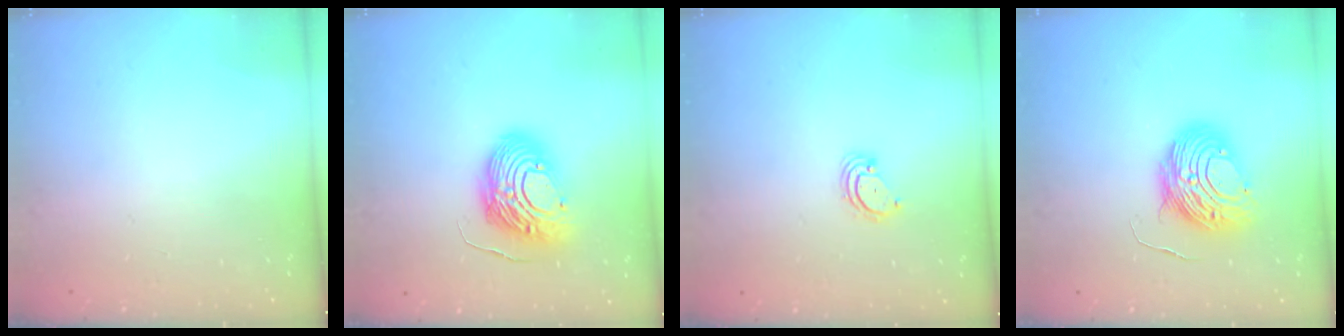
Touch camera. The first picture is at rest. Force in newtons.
{"total": 14.1, "press": 14.1, "slide": 1.2}
{"total": 2.8, "press": 2.8, "slide": 0.3}
{"total": 9.5, "press": 9.5, "slide": 0.8}